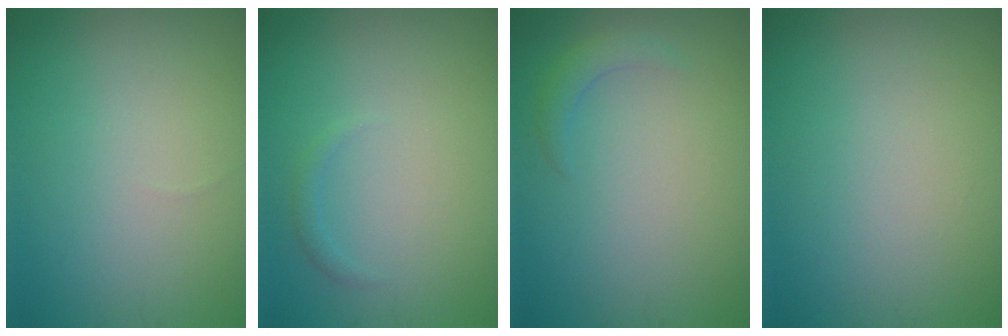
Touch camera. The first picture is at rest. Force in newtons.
{"total": 0.8, "press": 0.8, "slide": 0.1}
{"total": 1.4, "press": 1.4, "slide": 0.0}
{"total": 0.0}